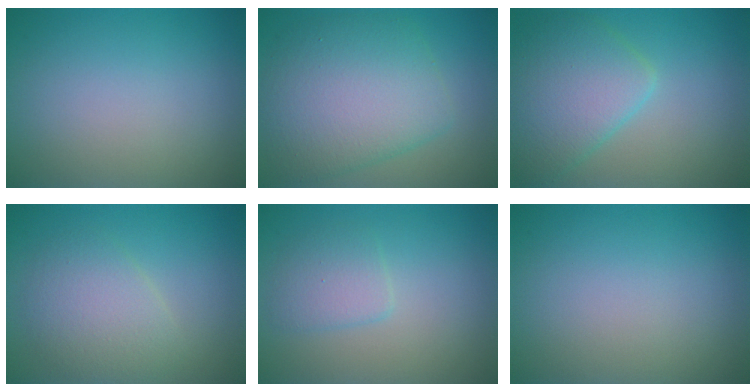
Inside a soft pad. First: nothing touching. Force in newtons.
{"total": 8.0, "press": 8.0, "slide": 0.1}
{"total": 5.6, "press": 5.6, "slide": 0.3}
{"total": 3.7, "press": 3.7, "slide": 0.1}
{"total": 2.2, "press": 2.2, "slide": 0.1}
{"total": 0.0}